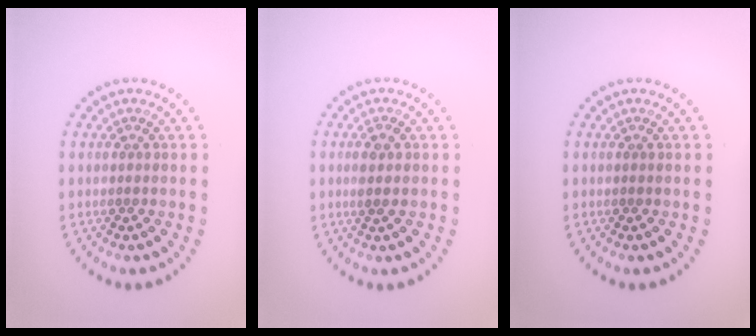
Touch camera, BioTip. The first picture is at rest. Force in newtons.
{"total": 1.5, "press": 1.3, "slide": 0.8}
{"total": 0.0}